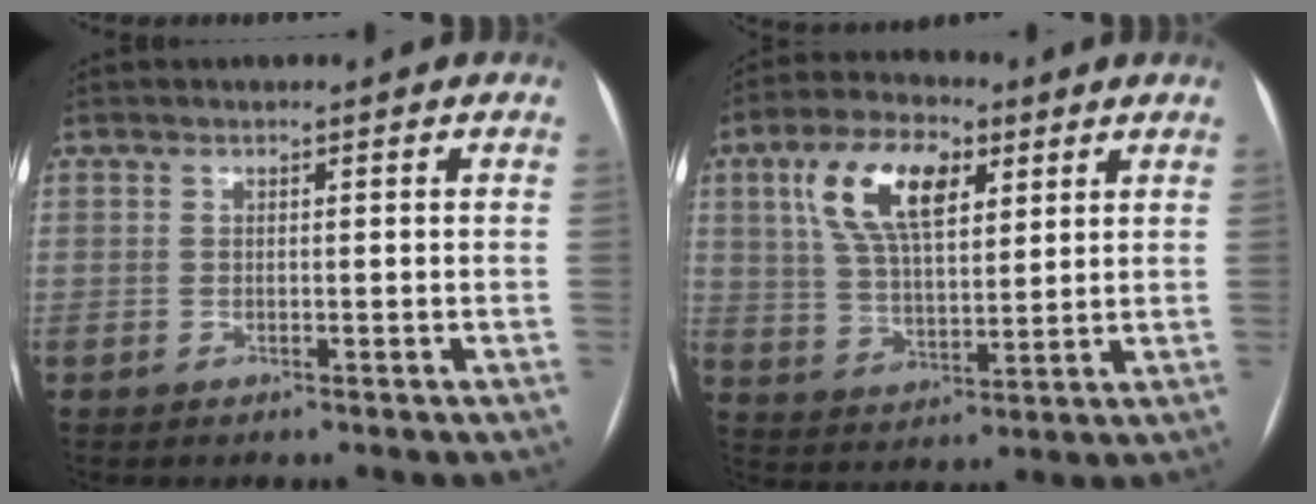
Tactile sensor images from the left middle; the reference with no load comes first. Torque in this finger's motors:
{"motor_torque": [1.64, -0.49, 0.89, 0.21]}